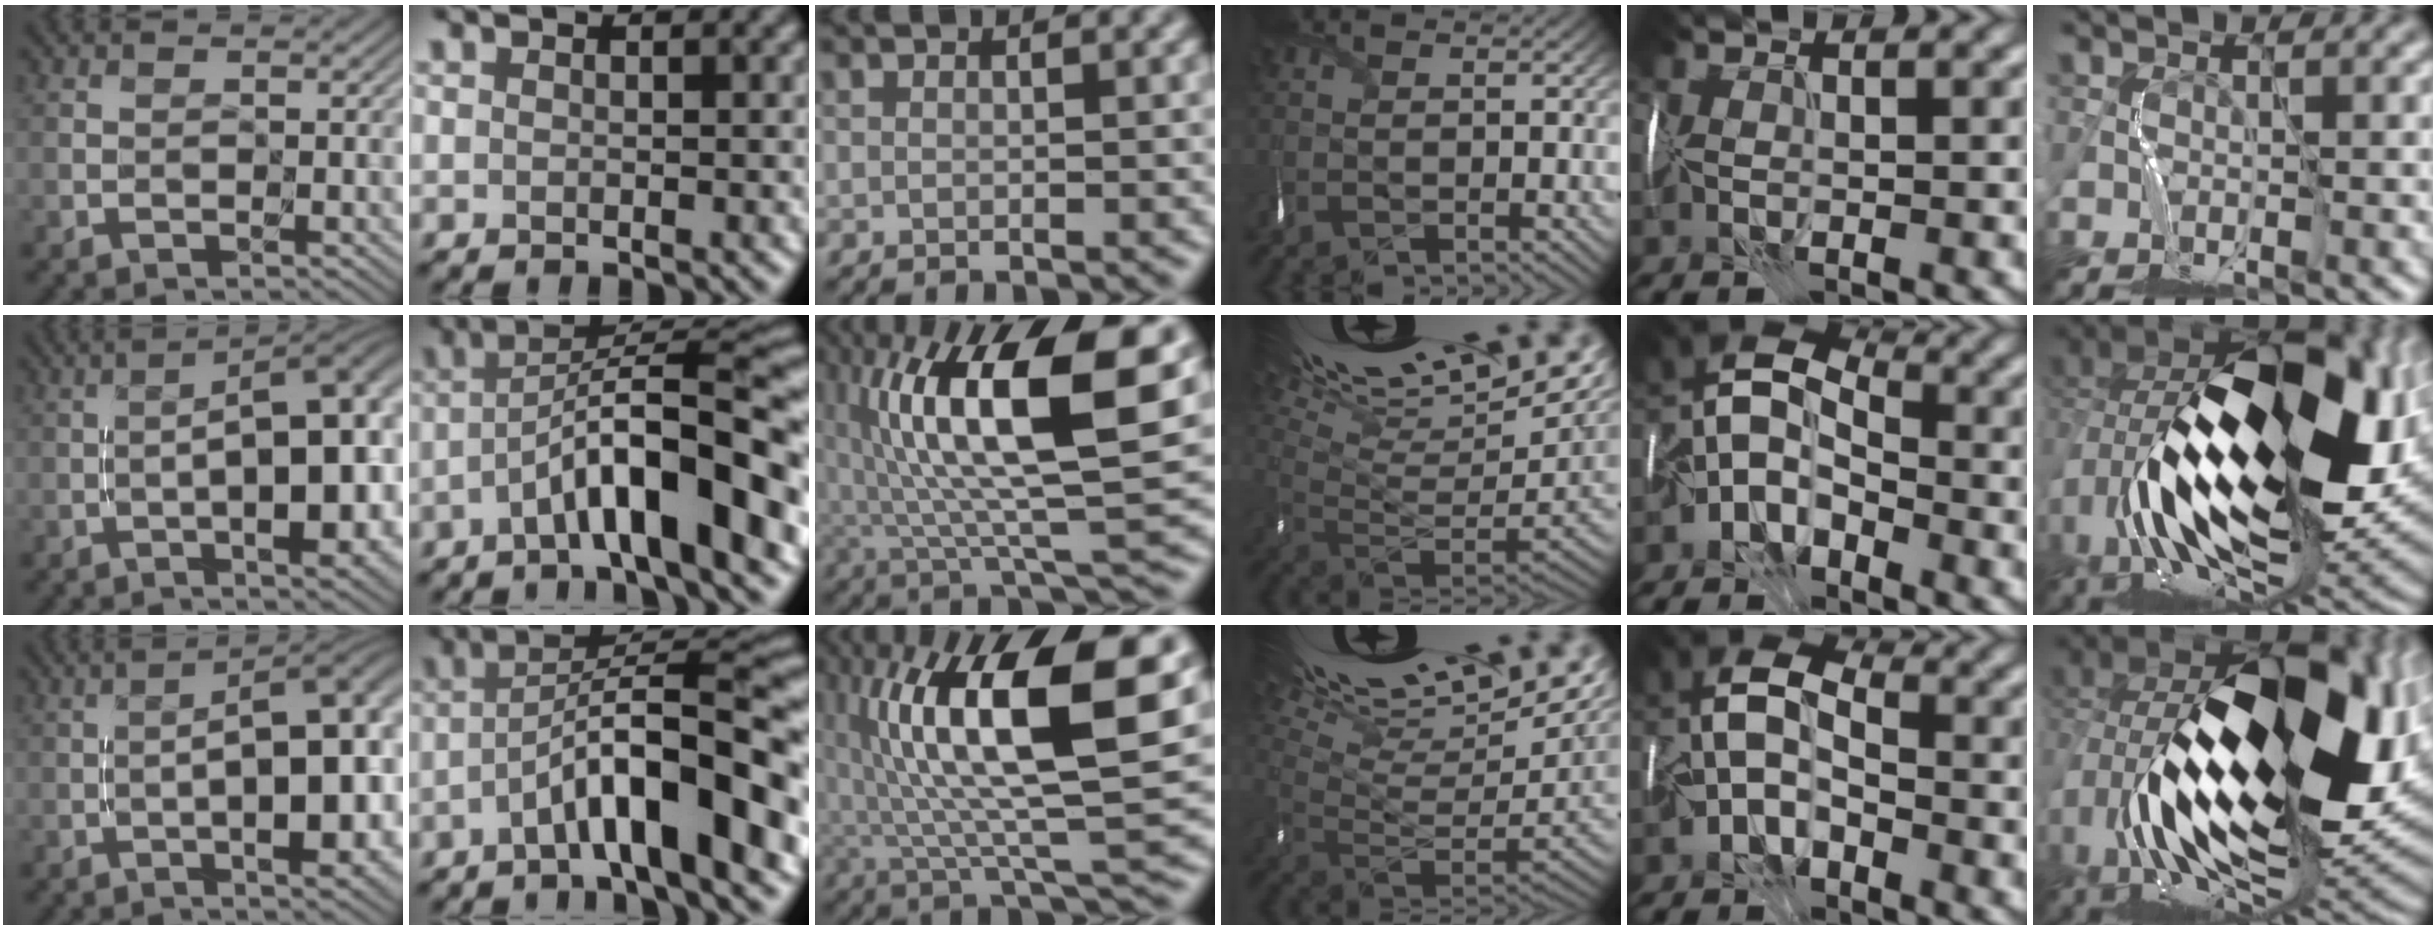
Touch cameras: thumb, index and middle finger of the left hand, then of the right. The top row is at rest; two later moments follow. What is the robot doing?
{"motion": "wrap", "object": "ribbon"}